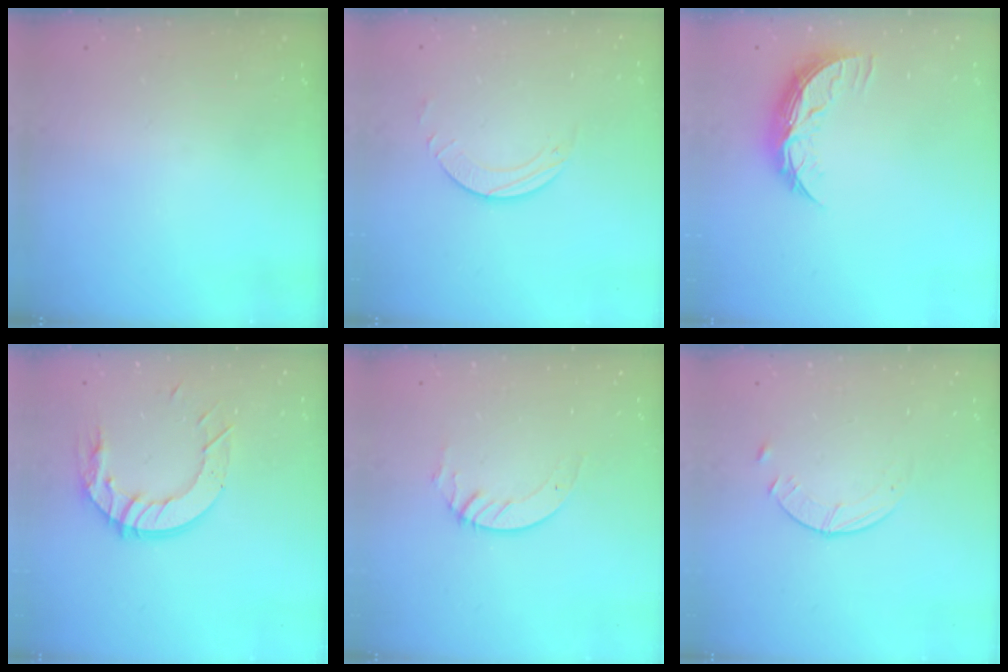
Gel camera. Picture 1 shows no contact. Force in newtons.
{"total": 2.5, "press": 2.5, "slide": 0.2}
{"total": 9.0, "press": 9.0, "slide": 0.5}
{"total": 11.6, "press": 11.6, "slide": 1.2}
{"total": 4.5, "press": 4.4, "slide": 0.4}
{"total": 3.0, "press": 3.0, "slide": 0.4}